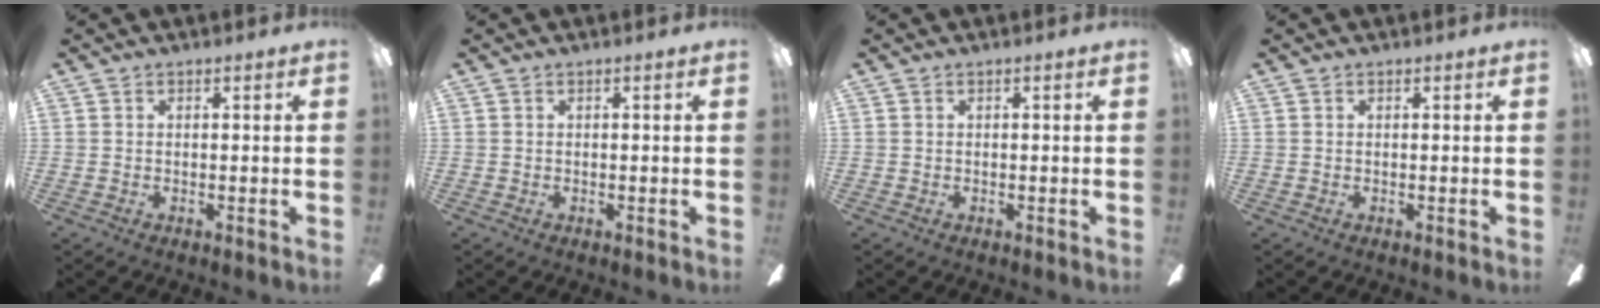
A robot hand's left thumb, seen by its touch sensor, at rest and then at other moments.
{"total": 0.0}
{"total": 0.0}
{"total": 0.0}